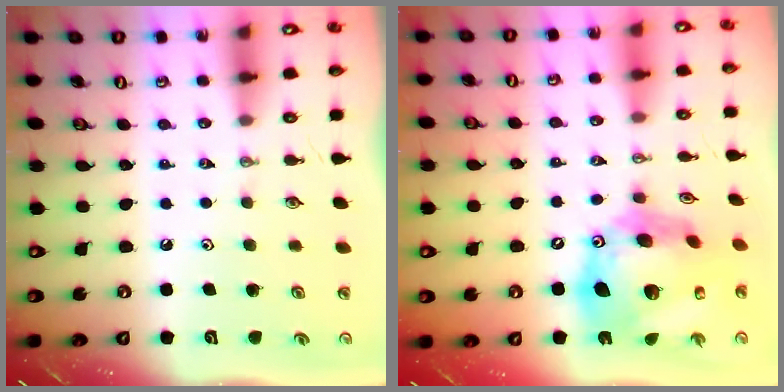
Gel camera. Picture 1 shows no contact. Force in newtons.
{"total": 23.1, "press": 23.0, "slide": 2.3}